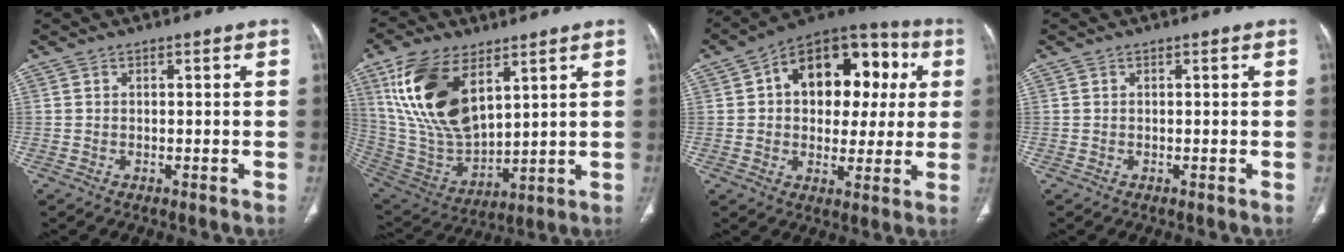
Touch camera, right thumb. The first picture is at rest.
{"total": 19.9, "force": [9.0, 10.3, 14.6], "torque": [-0.269, -0.036, 0.187]}
{"total": 20.4, "force": [4.3, 13.2, 14.9], "torque": [-0.159, 0.031, 0.059]}
{"total": 0.0}